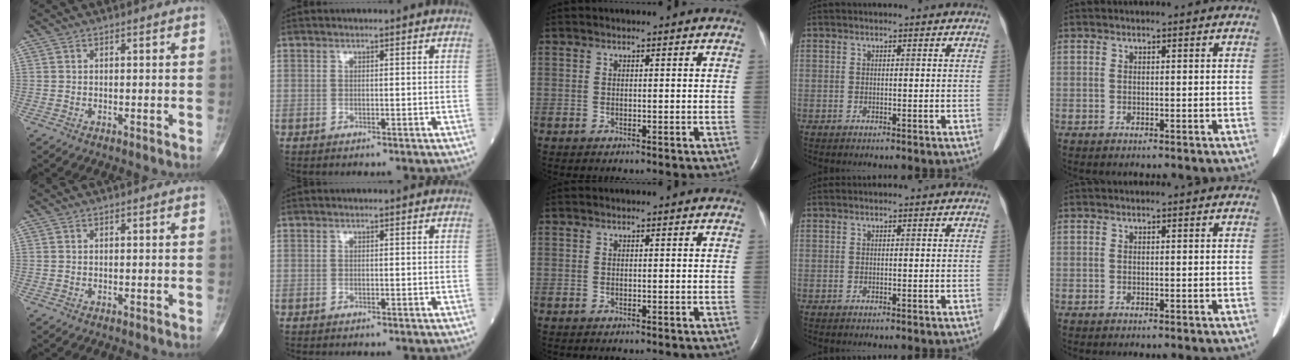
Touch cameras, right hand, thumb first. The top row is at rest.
{}